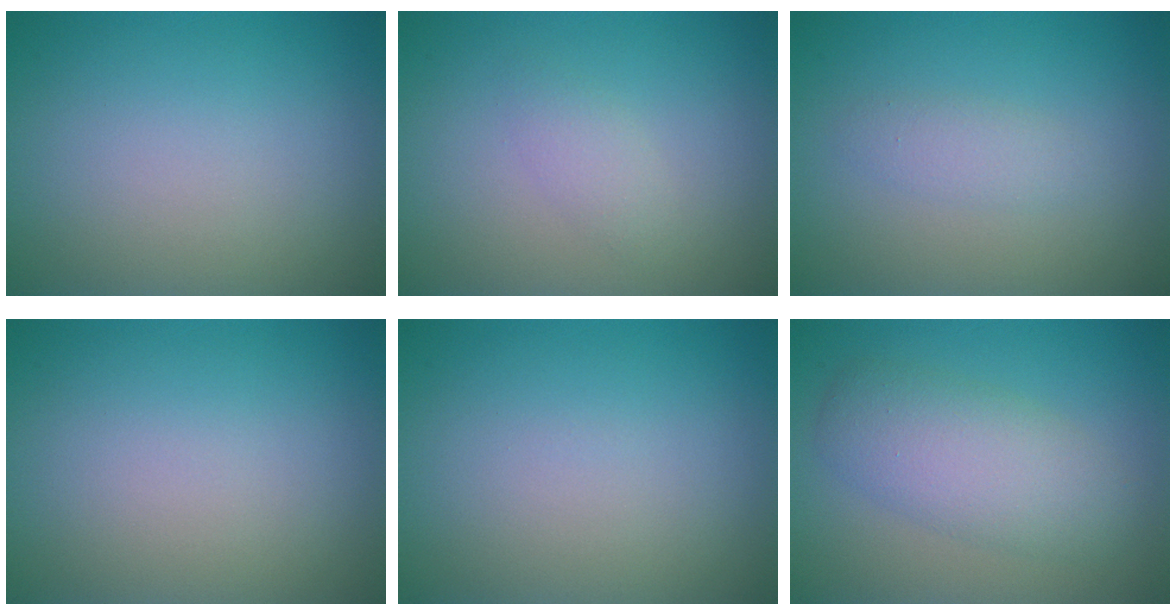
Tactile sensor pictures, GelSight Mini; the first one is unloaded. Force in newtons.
{"total": 1.4, "press": 1.4, "slide": 0.1}
{"total": 1.4, "press": 1.4, "slide": 0.0}
{"total": 0.0}
{"total": 0.0}
{"total": 4.7, "press": 4.7, "slide": 0.2}